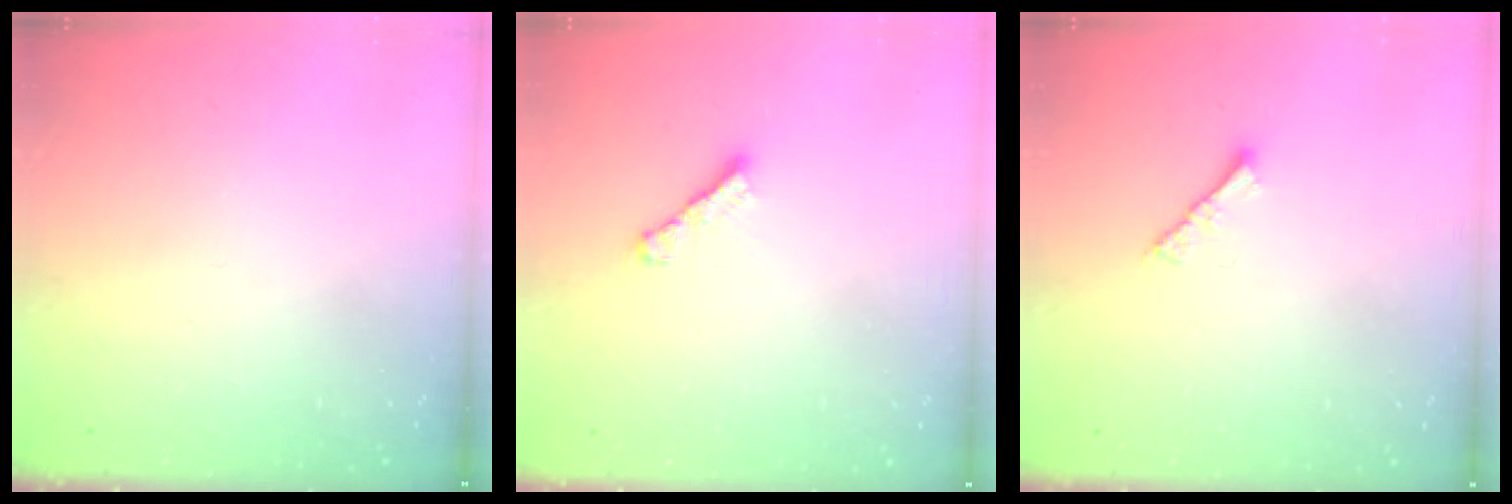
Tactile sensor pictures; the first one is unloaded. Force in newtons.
{"total": 1.9, "press": 1.8, "slide": 0.6}
{"total": 2.8, "press": 2.8, "slide": 0.6}